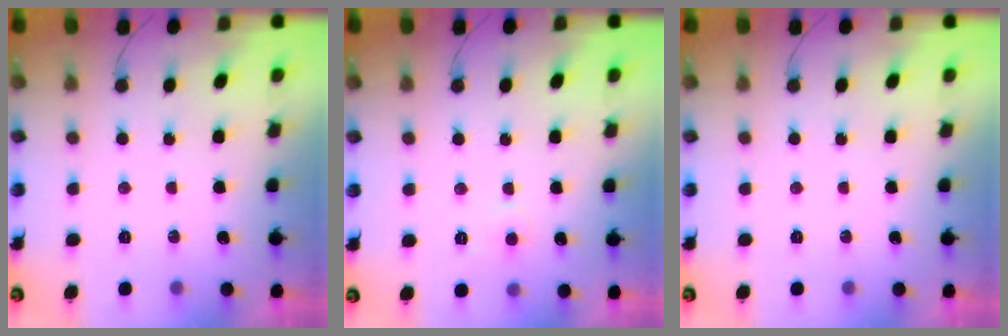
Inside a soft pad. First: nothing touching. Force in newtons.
{"total": 3.8, "press": 3.7, "slide": 0.5}
{"total": 0.0}